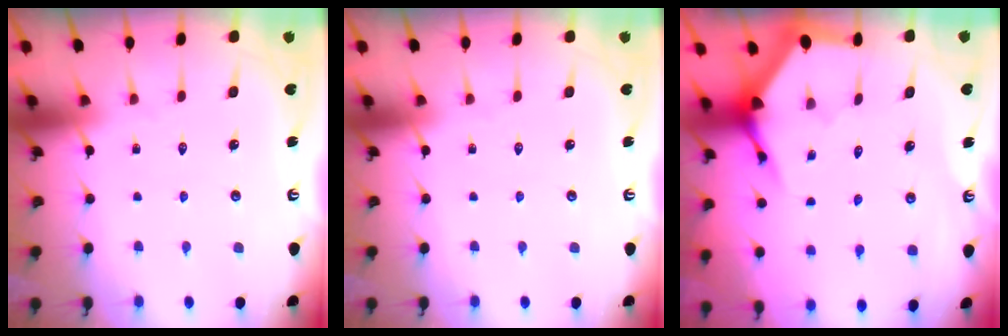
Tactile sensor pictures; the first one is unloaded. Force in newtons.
{"total": 0.0}
{"total": 3.9, "press": 3.8, "slide": 0.4}